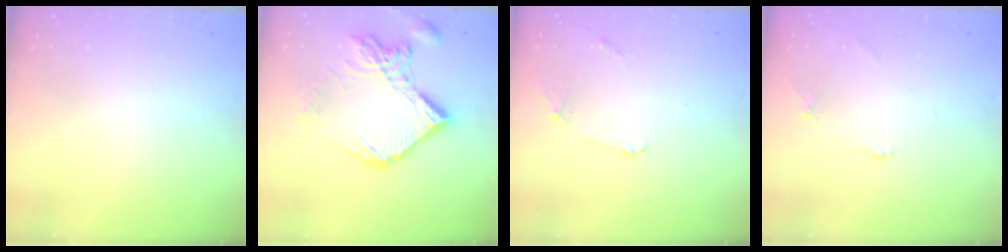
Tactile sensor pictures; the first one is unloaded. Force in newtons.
{"total": 15.8, "press": 15.7, "slide": 1.4}
{"total": 3.6, "press": 3.5, "slide": 0.5}
{"total": 1.9, "press": 1.8, "slide": 0.3}